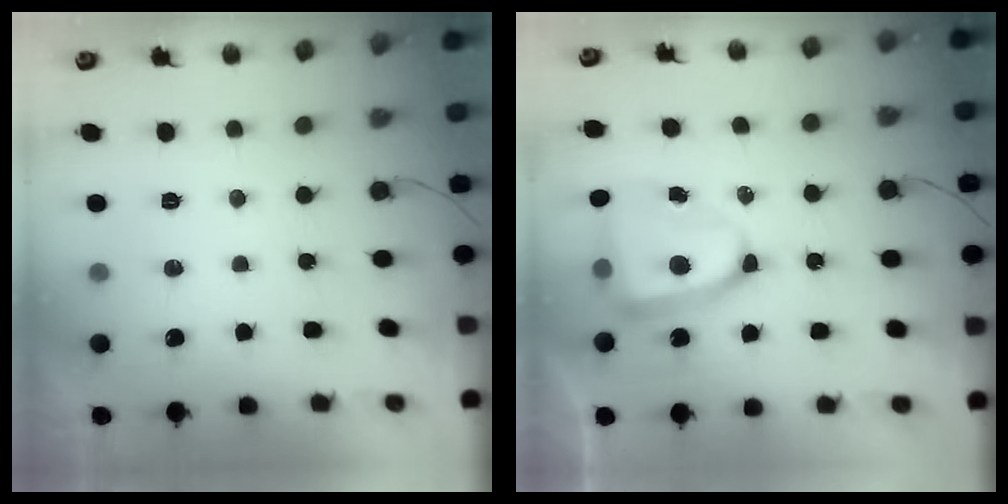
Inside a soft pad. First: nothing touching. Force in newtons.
{"total": 12.8, "press": 12.5, "slide": 2.3}